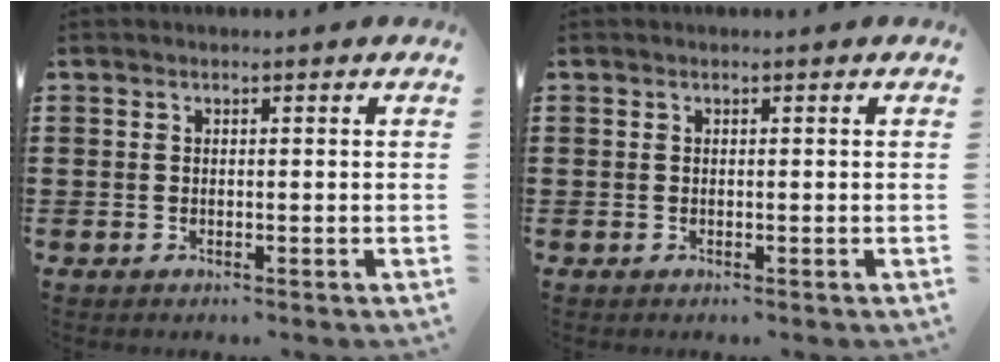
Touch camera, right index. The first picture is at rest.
{"total": 0.0}